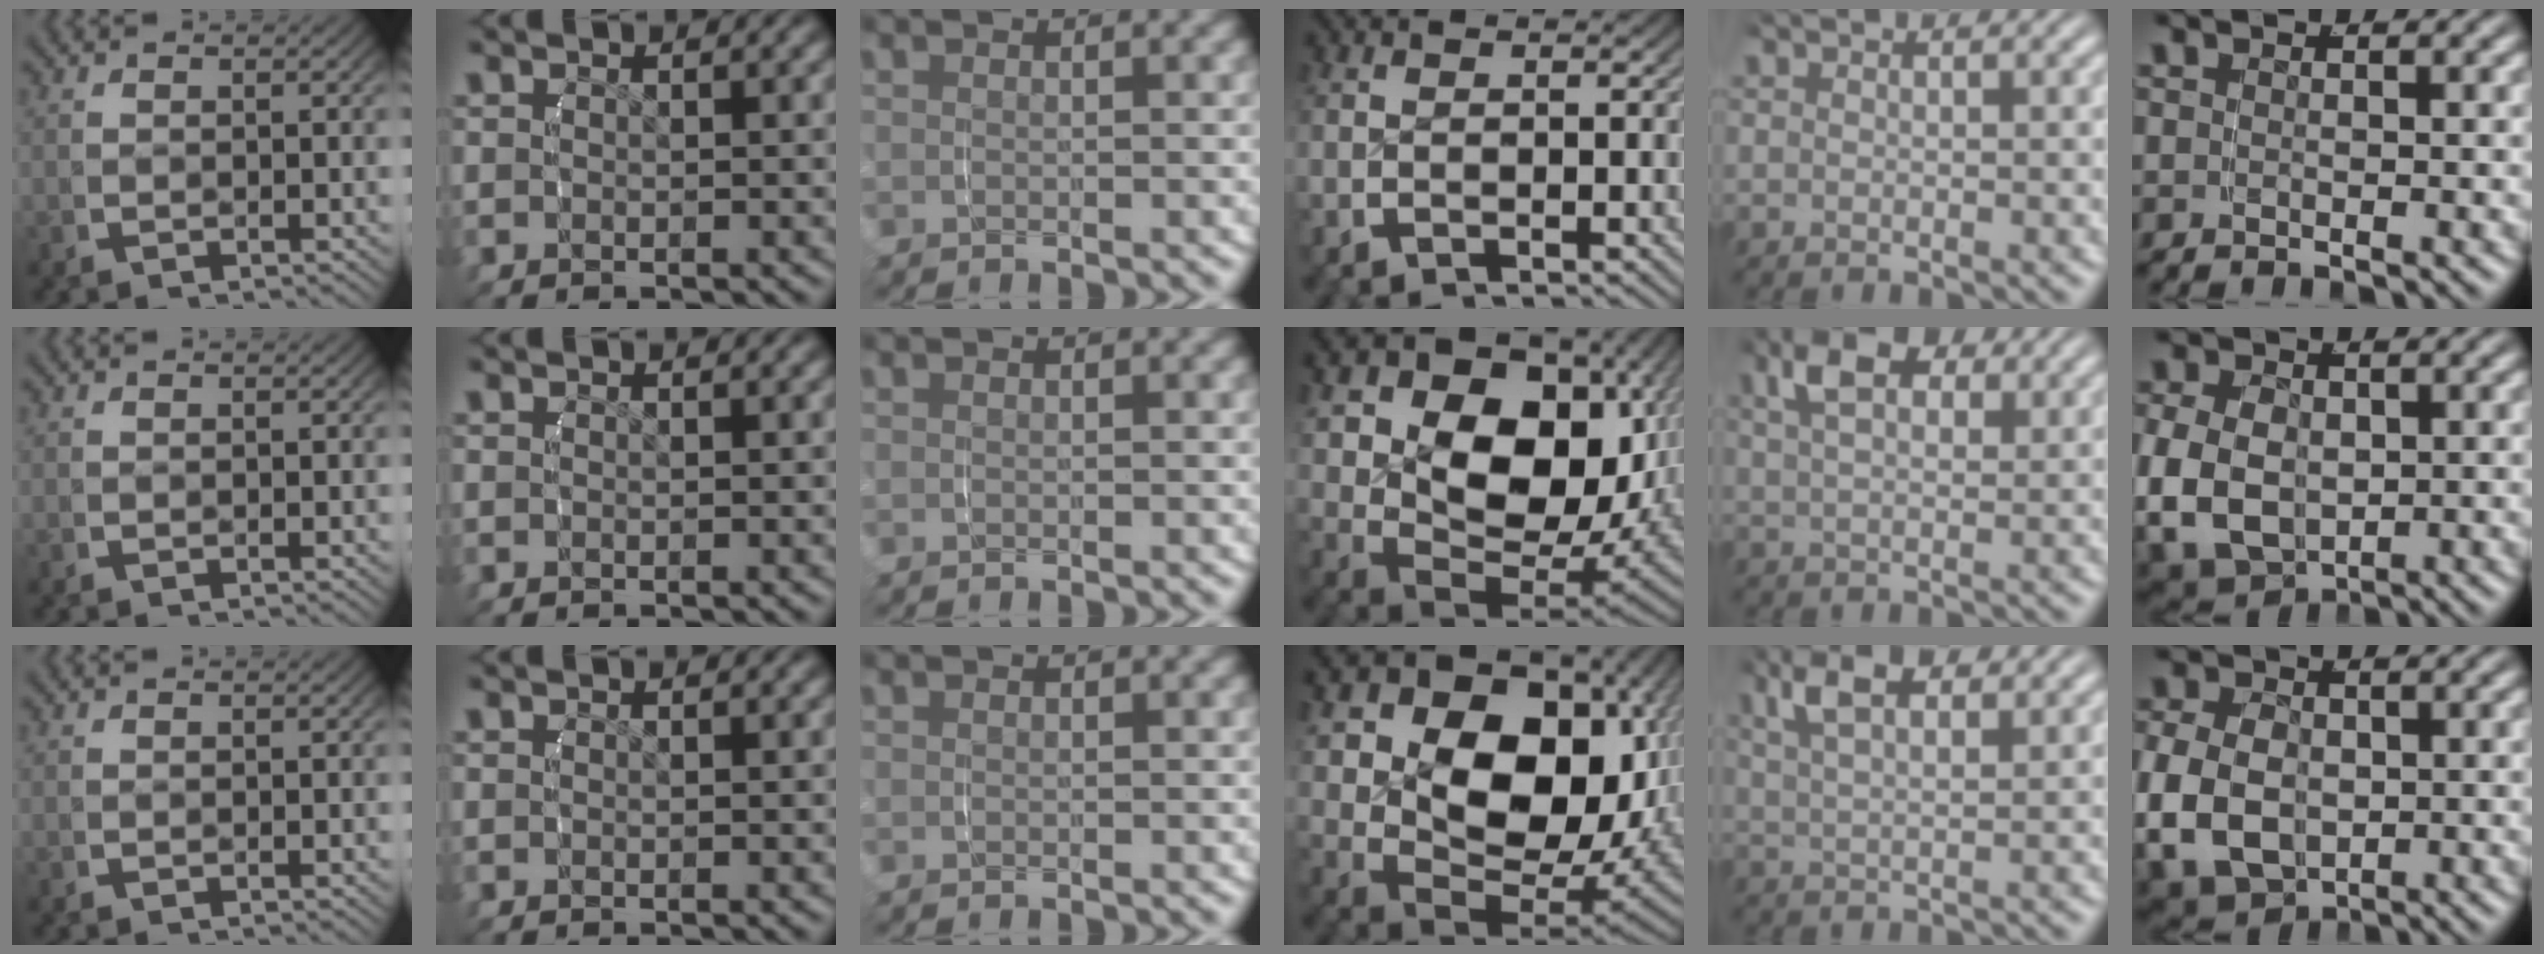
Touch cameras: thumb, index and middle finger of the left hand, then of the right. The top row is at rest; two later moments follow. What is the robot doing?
{"motion": "grasp_and_lifting", "object": "towel"}